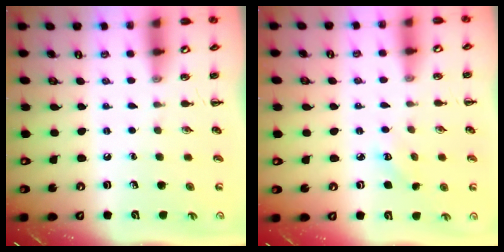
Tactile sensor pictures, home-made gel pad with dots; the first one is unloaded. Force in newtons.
{"total": 2.1, "press": 2.0, "slide": 0.6}